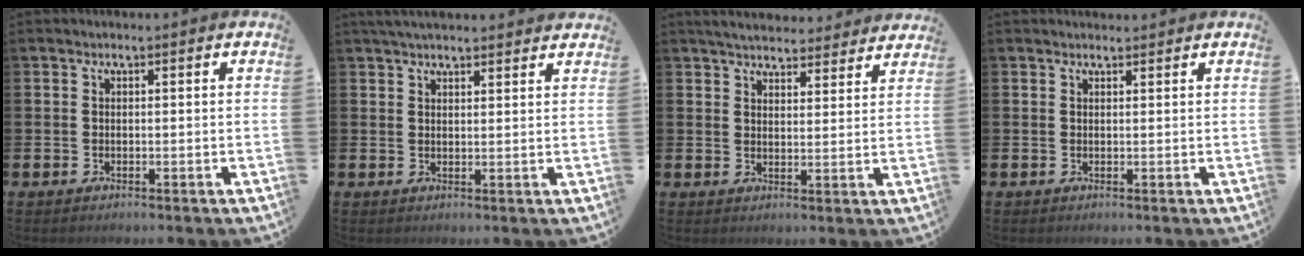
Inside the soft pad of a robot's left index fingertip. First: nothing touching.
{"total": 3.4, "force": [3.2, 0.4, 0.9], "torque": [-0.023, -0.008, 0.059]}
{"total": 4.8, "force": [4.7, 0.8, 0.5], "torque": [-0.023, -0.025, 0.085]}
{"total": 0.9, "force": [0.9, 0.2, 0.1], "torque": [0.010, -0.003, 0.015]}